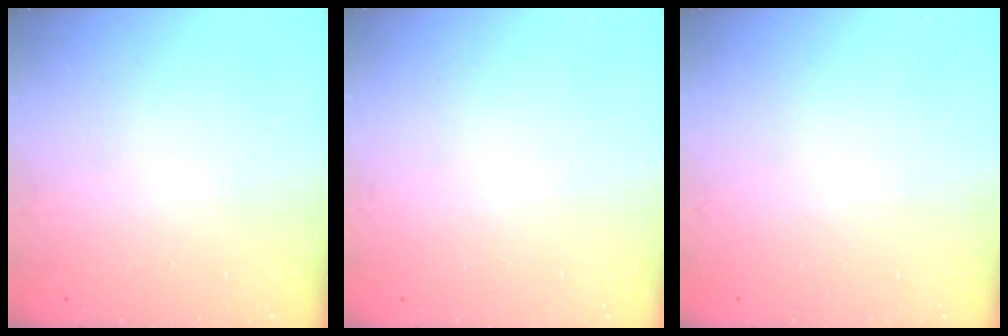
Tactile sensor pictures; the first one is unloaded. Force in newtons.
{"total": 0.0}
{"total": 0.0}